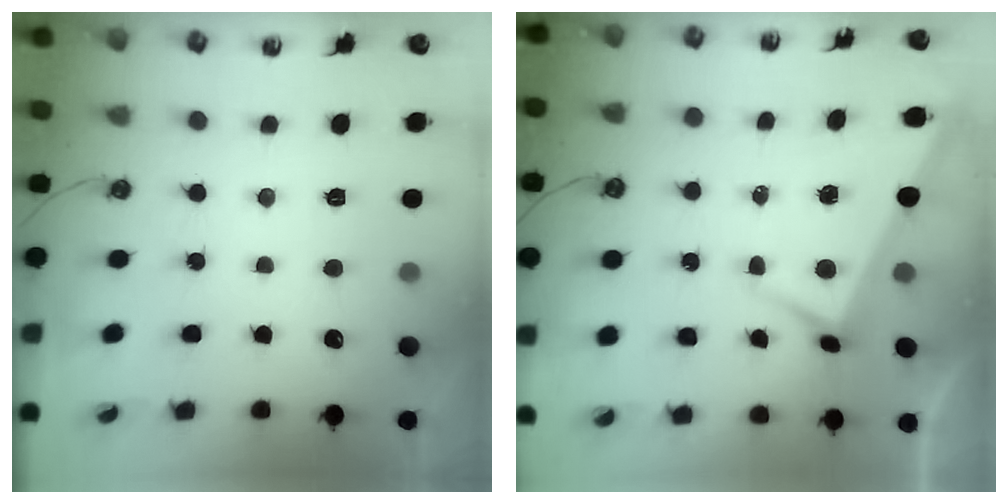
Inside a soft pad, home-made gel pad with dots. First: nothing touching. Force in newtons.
{"total": 2.9, "press": 2.8, "slide": 0.9}